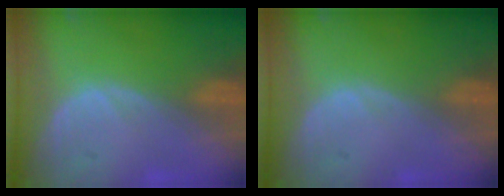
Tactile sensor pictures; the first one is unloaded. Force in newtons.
{"total": 0.0}